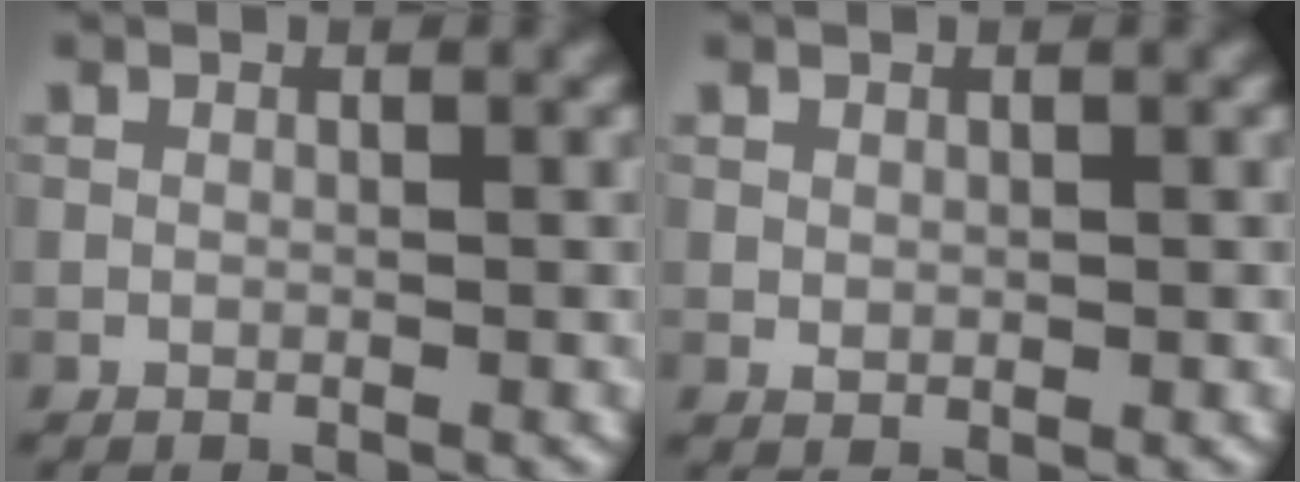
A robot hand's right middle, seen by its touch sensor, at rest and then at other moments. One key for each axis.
{"total": 0.7, "fx": 0.2, "fy": 0.5, "fz": 0.4, "tx": -0.006, "ty": -0.002, "tz": 0.007}